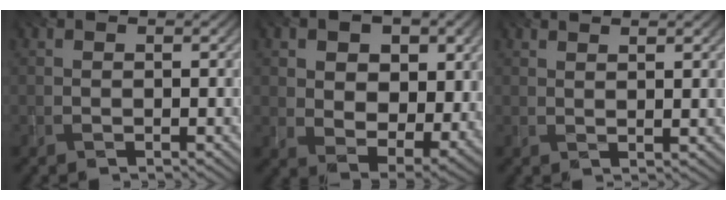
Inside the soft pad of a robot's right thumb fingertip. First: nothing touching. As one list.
[{"total": 10.7, "force": [3.1, 7.4, 7.1], "torque": [-0.130, -0.013, 0.036]}, {"total": 2.4, "force": [1.8, 0.0, 1.7], "torque": [-0.021, -0.003, 0.029]}]